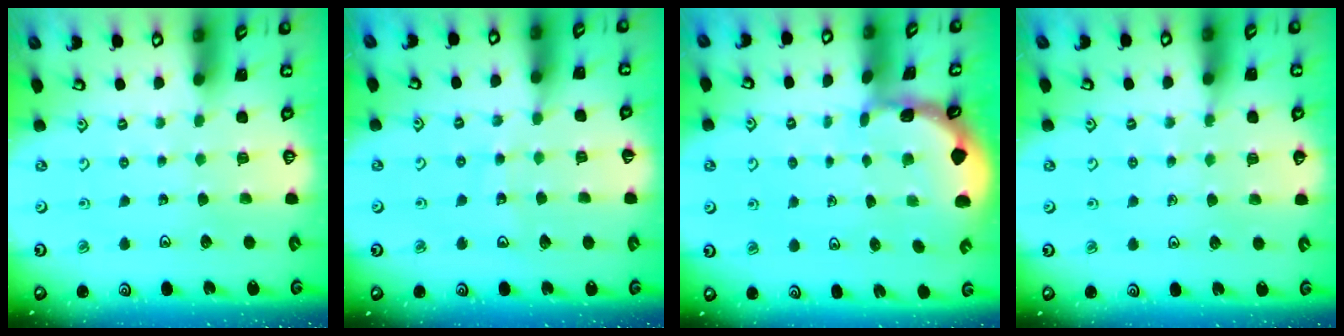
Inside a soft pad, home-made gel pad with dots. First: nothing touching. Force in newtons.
{"total": 7.3, "press": 7.3, "slide": 0.8}
{"total": 1.5, "press": 1.5, "slide": 0.2}
{"total": 5.9, "press": 5.8, "slide": 1.2}